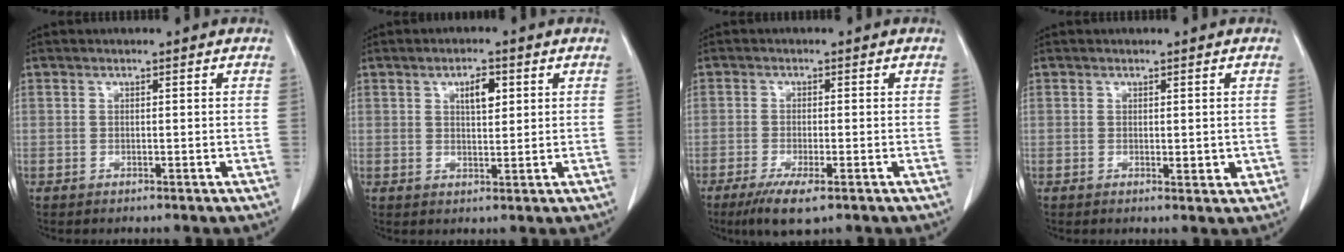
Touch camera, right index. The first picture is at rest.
{"total": 3.8, "force": [1.5, 1.4, 3.2], "torque": [-0.051, 0.000, 0.025]}
{"total": 5.6, "force": [-3.3, 0.9, 4.4], "torque": [-0.081, -0.015, -0.053]}
{"total": 2.2, "force": [-0.1, 1.0, 1.9], "torque": [-0.021, -0.005, 0.003]}